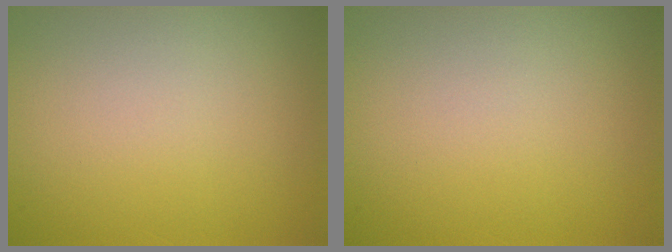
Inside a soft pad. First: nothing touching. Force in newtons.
{"total": 0.0}